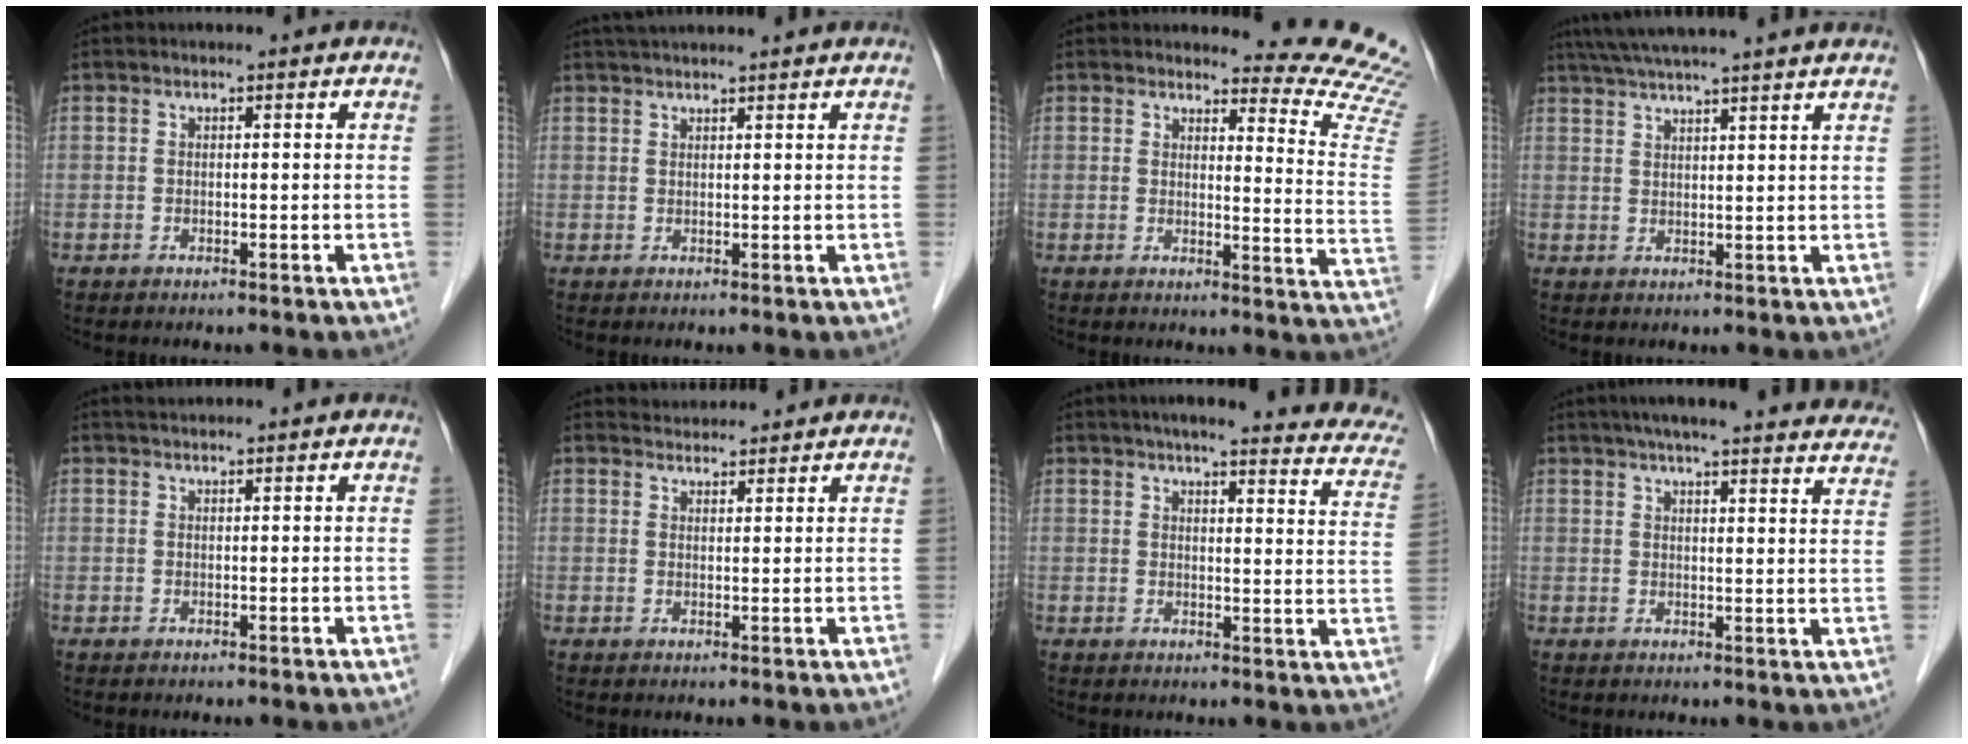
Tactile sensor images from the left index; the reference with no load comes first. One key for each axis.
{"total": 7.0, "fx": 6.3, "fy": -0.5, "fz": 3.0, "tx": -0.041, "ty": 0.036, "tz": 0.086}
{"total": 12.2, "fx": 12.1, "fy": -0.9, "fz": 0.8, "tx": 0.004, "ty": -0.135, "tz": 0.107}
{"total": 14.4, "fx": 12.5, "fy": -0.5, "fz": 7.1, "tx": -0.123, "ty": 0.038, "tz": 0.171}
{"total": 3.7, "fx": 3.5, "fy": 0.1, "fz": 1.2, "tx": -0.015, "ty": 0.030, "tz": 0.050}
{"total": 4.2, "fx": 4.2, "fy": 0.6, "fz": 0.2, "tx": -0.009, "ty": 0.026, "tz": 0.062}
{"total": 21.4, "fx": 18.4, "fy": 2.7, "fz": 10.6, "tx": -0.125, "ty": -0.020, "tz": 0.201}
{"total": 28.1, "fx": 25.2, "fy": 3.0, "fz": 11.9, "tx": -0.172, "ty": -0.025, "tz": 0.296}